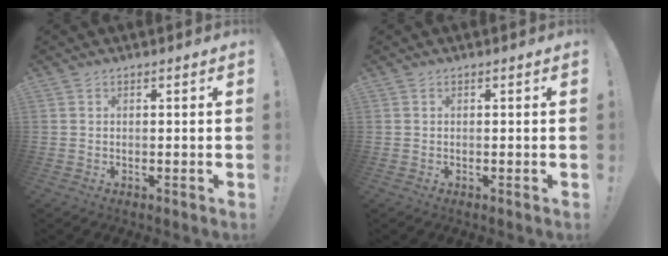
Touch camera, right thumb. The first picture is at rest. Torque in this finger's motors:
{"motor_torque": [-0.27, -0.38, -0.15, 0.09, 0.00]}